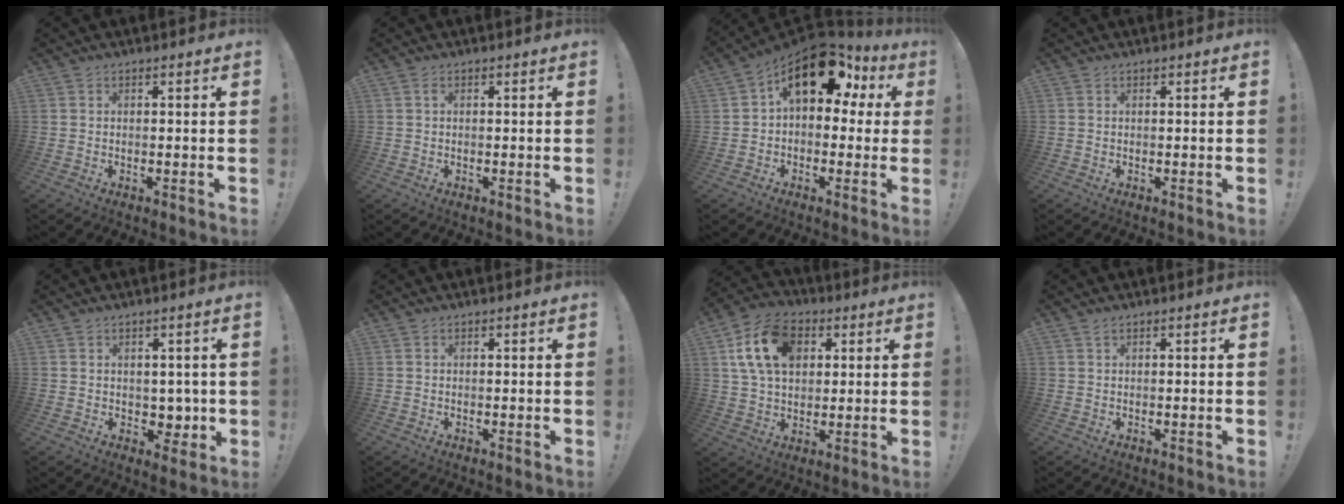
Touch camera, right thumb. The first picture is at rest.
{"total": 0.6, "force": [0.1, 0.2, 0.6], "torque": [-0.019, 0.005, 0.002]}
{"total": 16.4, "force": [7.5, 9.2, 11.3], "torque": [-0.149, -0.035, 0.131]}
{"total": 0.0}
{"total": 5.1, "force": [1.3, 4.6, 1.8], "torque": [-0.005, -0.012, 0.028]}
{"total": 0.0}
{"total": 16.1, "force": [5.4, 11.1, 10.3], "torque": [-0.176, -0.007, 0.104]}
{"total": 0.8, "force": [0.5, 0.1, 0.6], "torque": [-0.007, -0.001, 0.007]}